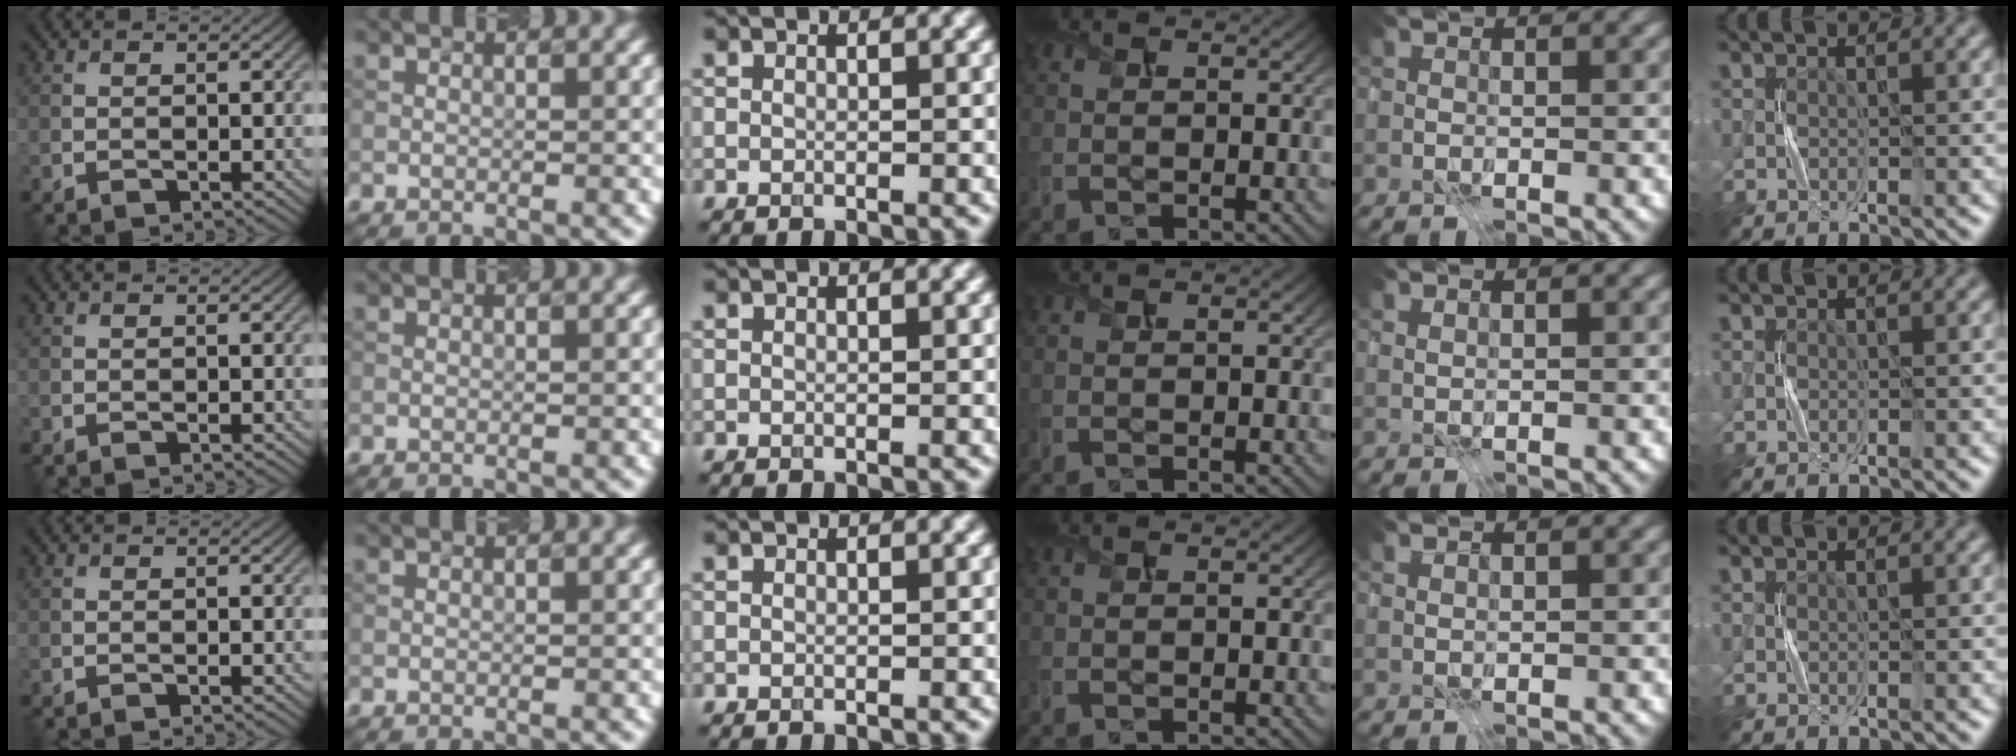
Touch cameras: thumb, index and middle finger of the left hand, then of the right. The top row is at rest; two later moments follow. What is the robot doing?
{"motion": "press", "object": "sticky note"}